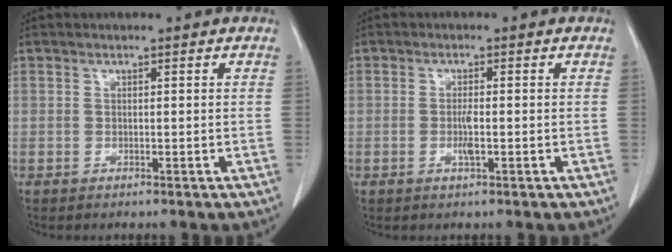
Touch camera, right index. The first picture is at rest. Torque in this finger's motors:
{"motor_torque": [0.56, -0.17, 0.36, 0.09]}